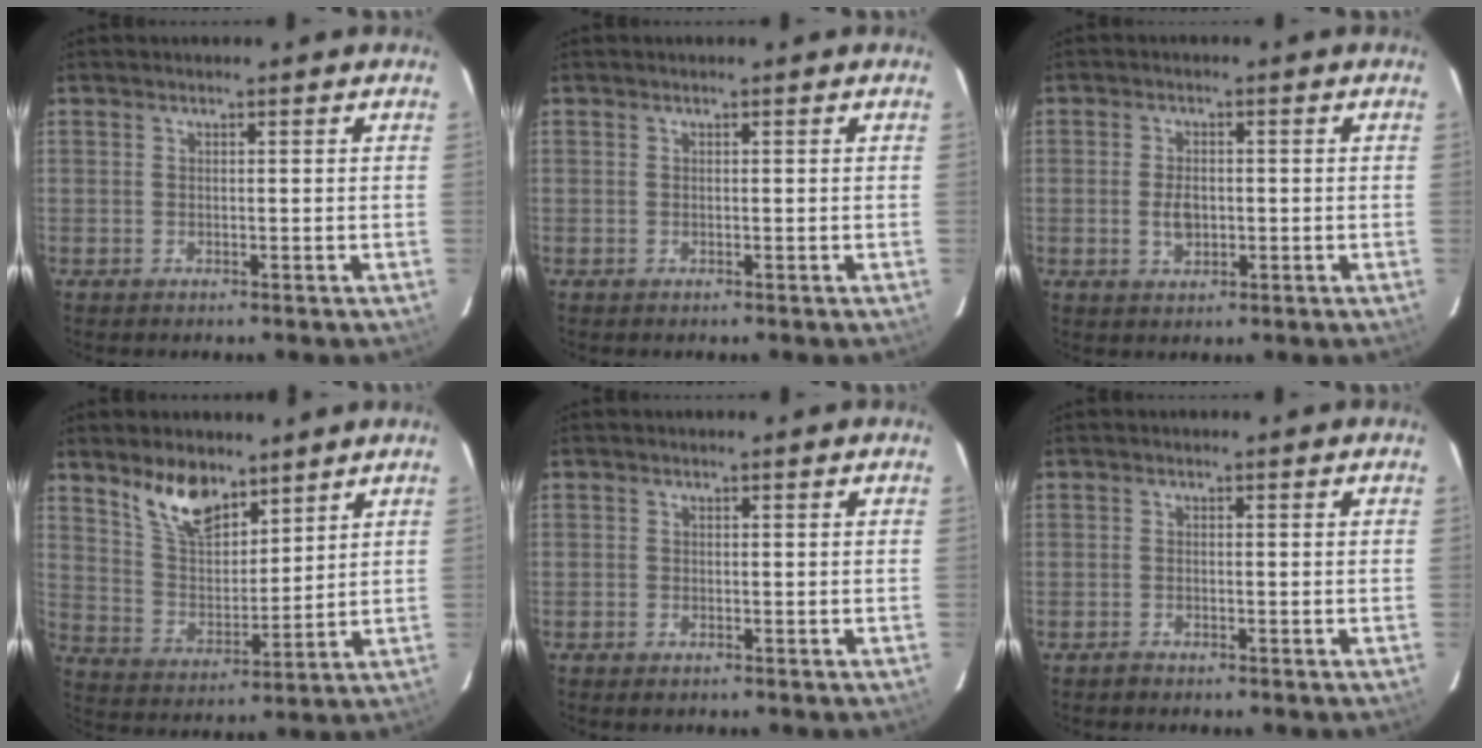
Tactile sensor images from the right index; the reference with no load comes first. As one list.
[{"total": 0.0}, {"total": 3.9, "force": [-0.5, 2.5, 2.9], "torque": [-0.056, 0.000, -0.006]}, {"total": 10.7, "force": [7.7, 4.7, 5.8], "torque": [-0.103, 0.004, 0.151]}, {"total": 0.9, "force": [-0.6, 0.6, 0.3], "torque": [-0.006, -0.003, -0.011]}, {"total": 0.9, "force": [-0.7, 0.4, 0.2], "torque": [-0.003, 0.002, -0.013]}]